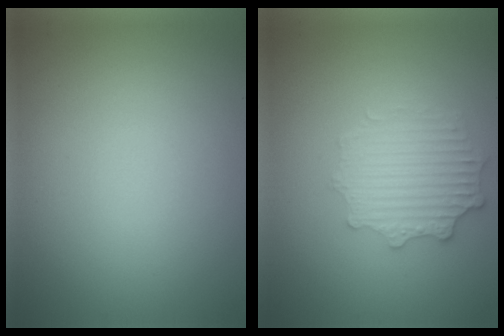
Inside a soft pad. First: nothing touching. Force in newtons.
{"total": 2.7, "press": 2.6, "slide": 0.5}